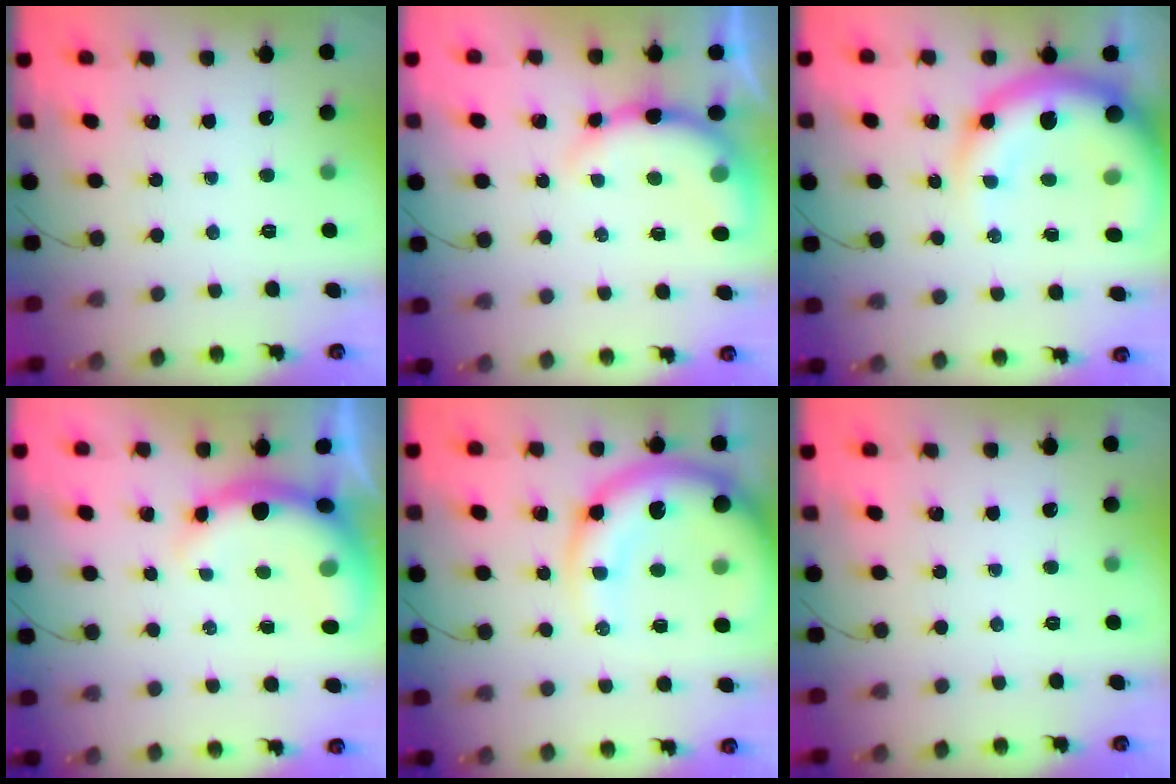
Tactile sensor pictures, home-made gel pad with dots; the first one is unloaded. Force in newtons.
{"total": 9.8, "press": 9.7, "slide": 1.5}
{"total": 16.0, "press": 15.5, "slide": 4.2}
{"total": 9.9, "press": 9.8, "slide": 1.7}
{"total": 16.5, "press": 16.1, "slide": 3.5}
{"total": 0.0}